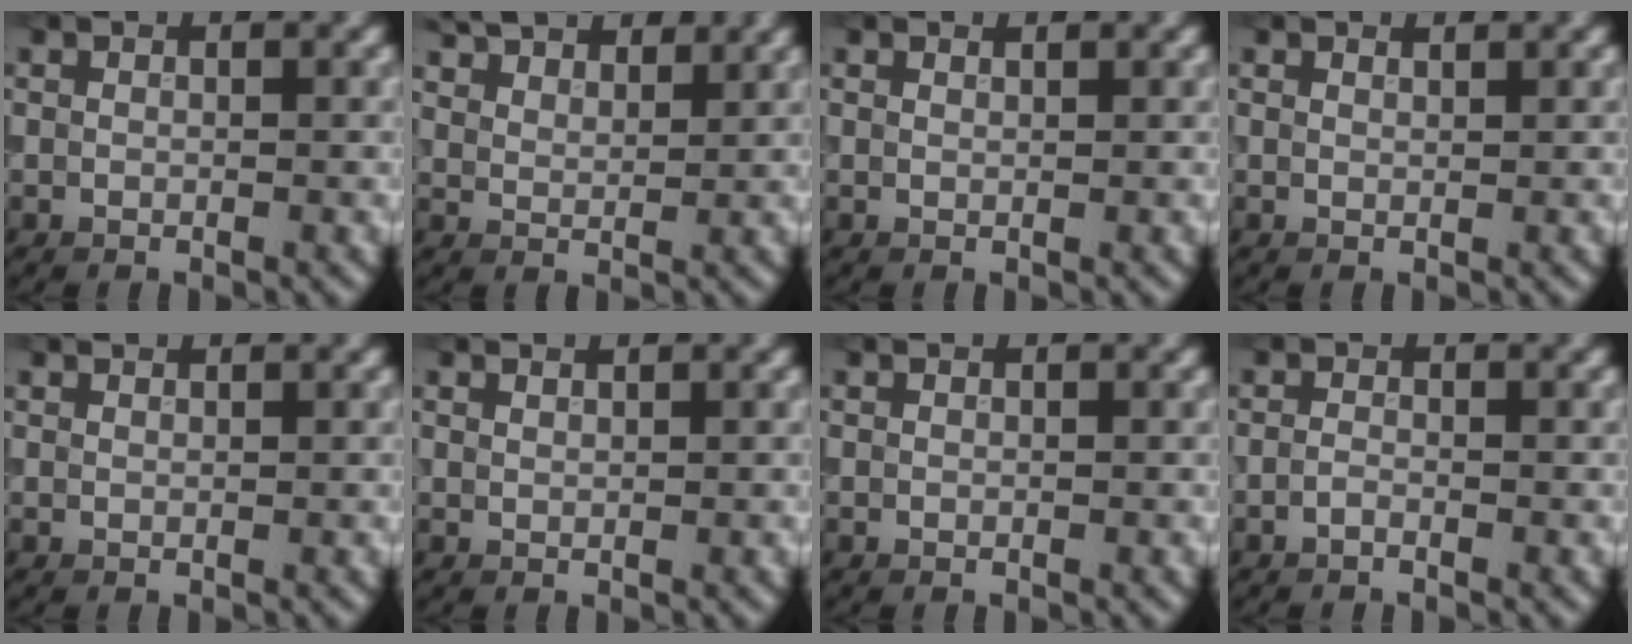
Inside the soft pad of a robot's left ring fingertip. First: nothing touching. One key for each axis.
{"total": 5.5, "fx": 4.8, "fy": 1.8, "fz": 1.9, "tx": -0.045, "ty": 0.001, "tz": 0.083}
{"total": 0.7, "fx": 0.6, "fy": 0.1, "fz": 0.2, "tx": -0.002, "ty": -0.002, "tz": 0.008}
{"total": 0.8, "fx": 0.8, "fy": 0.1, "fz": 0.2, "tx": -0.003, "ty": -0.001, "tz": 0.011}
{"total": 0.9, "fx": 0.9, "fy": 0.1, "fz": 0.1, "tx": -0.004, "ty": -0.003, "tz": 0.010}
{"total": 0.6, "fx": 0.6, "fy": 0.1, "fz": 0.1, "tx": 0.002, "ty": 0.000, "tz": 0.012}
{"total": 0.0}
{"total": 0.6, "fx": -0.4, "fy": 0.1, "fz": 0.4, "tx": -0.007, "ty": -0.001, "tz": -0.010}